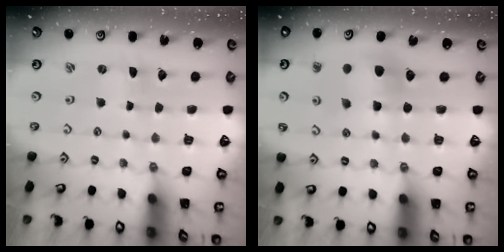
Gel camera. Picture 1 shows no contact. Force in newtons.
{"total": 7.1, "press": 7.1, "slide": 0.3}